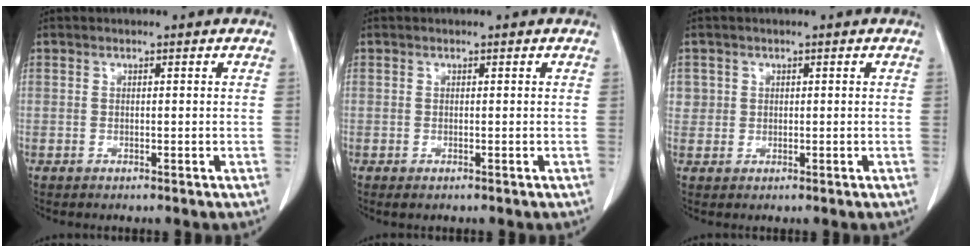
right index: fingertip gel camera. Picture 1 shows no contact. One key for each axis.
{"total": 0.0}
{"total": 3.4, "fx": 1.4, "fy": 3.1, "fz": -0.2, "tx": 0.022, "ty": 0.003, "tz": 0.025}